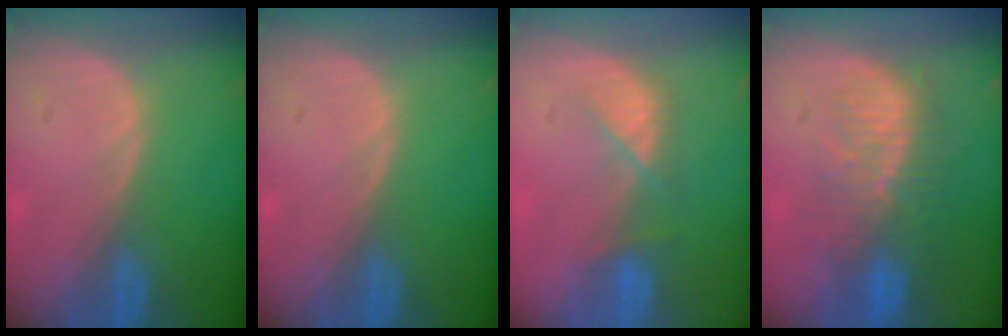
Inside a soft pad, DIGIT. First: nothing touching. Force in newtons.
{"total": 0.0}
{"total": 3.7, "press": 3.7, "slide": 0.6}
{"total": 10.0, "press": 8.5, "slide": 5.2}